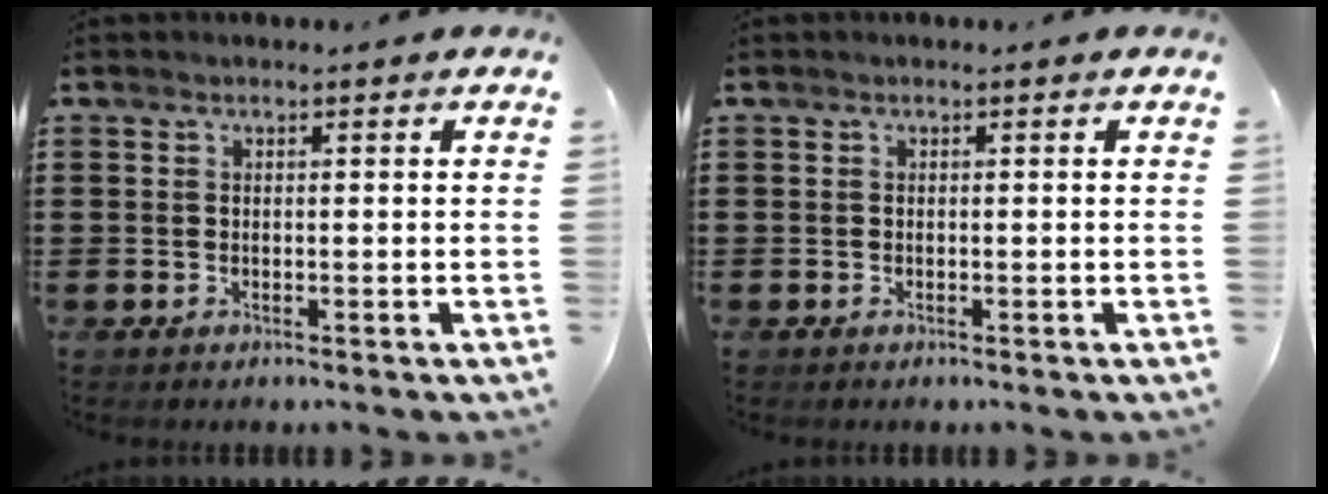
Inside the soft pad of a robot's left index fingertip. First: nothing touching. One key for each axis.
{"total": 0.0}